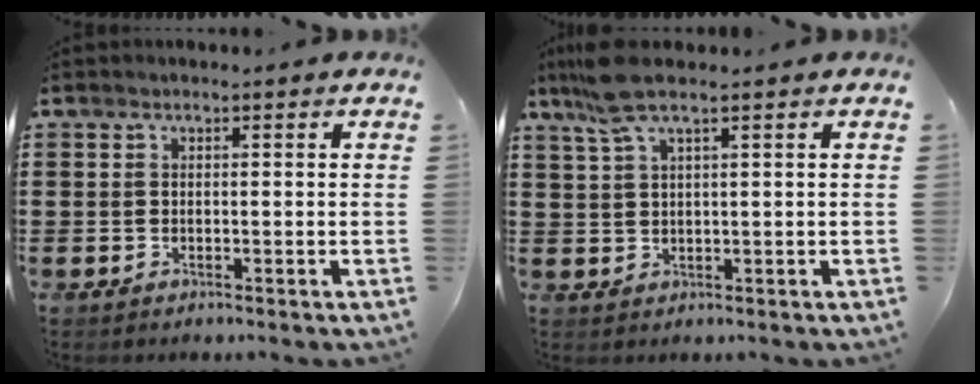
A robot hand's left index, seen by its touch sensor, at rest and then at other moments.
{"total": 5.7, "force": [3.7, 0.9, 4.3], "torque": [-0.099, 0.003, 0.066]}